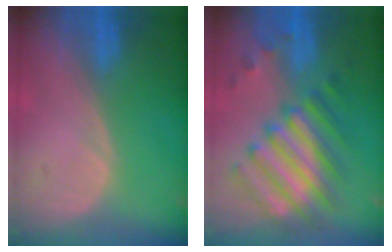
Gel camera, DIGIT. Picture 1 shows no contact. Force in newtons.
{"total": 9.3, "press": 9.2, "slide": 1.5}